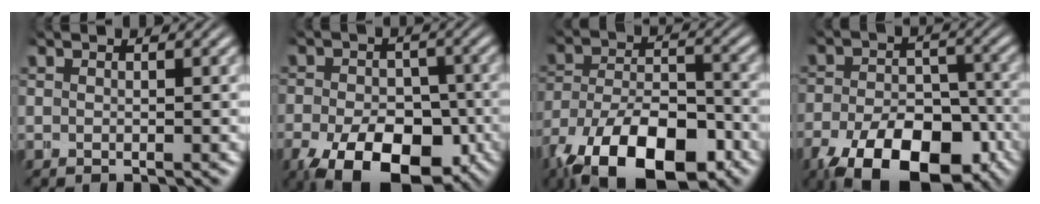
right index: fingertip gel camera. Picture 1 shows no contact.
{"total": 10.4, "force": [-6.4, 5.9, 5.5], "torque": [-0.100, -0.059, -0.066]}
{"total": 12.8, "force": [-7.3, 7.7, 7.2], "torque": [-0.149, -0.067, -0.074]}
{"total": 11.2, "force": [-7.5, 5.7, 5.9], "torque": [-0.095, -0.043, -0.092]}